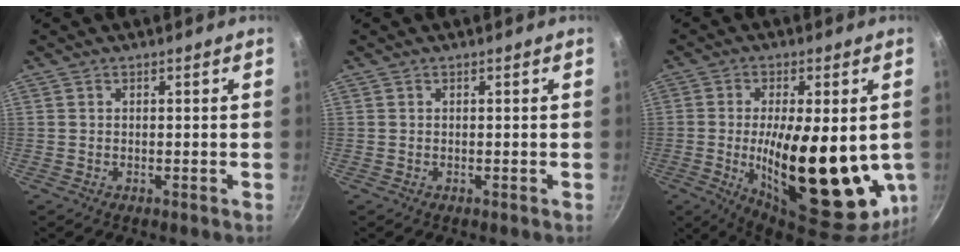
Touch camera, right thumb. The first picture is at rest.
{"total": 0.0}
{"total": 25.2, "force": [-2.2, 9.9, 23.1], "torque": [-0.332, -0.020, -0.021]}